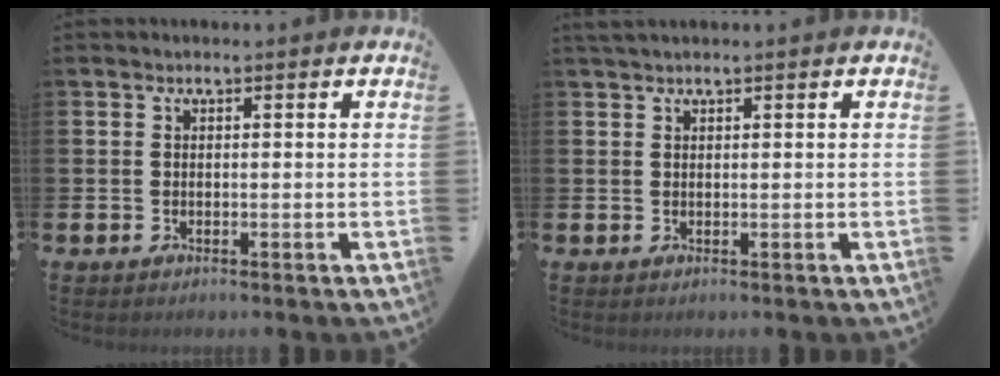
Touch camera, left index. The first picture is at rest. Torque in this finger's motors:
{"motor_torque": [0.28, -0.19, 0.04, 0.05]}